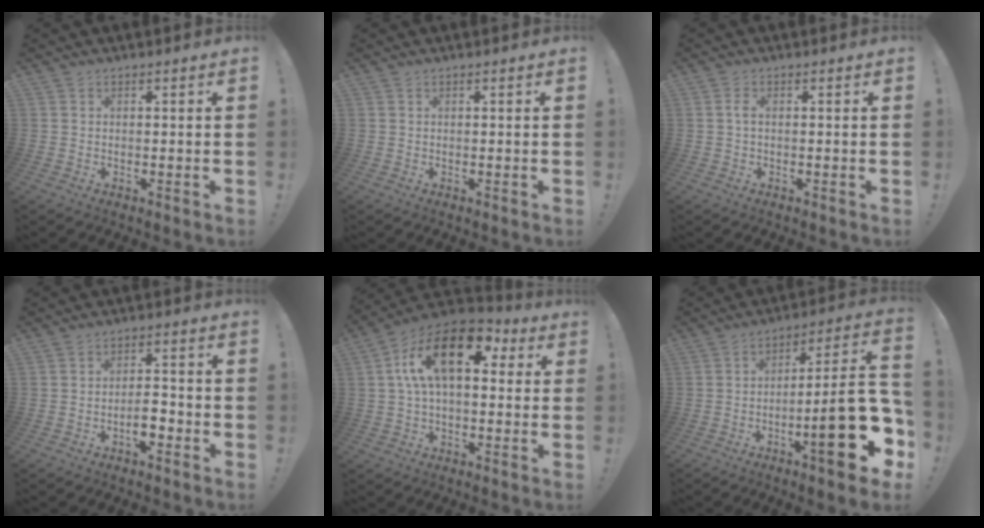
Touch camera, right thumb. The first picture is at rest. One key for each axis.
{"total": 0.0}
{"total": 1.8, "fx": -0.1, "fy": 0.6, "fz": 1.7, "tx": -0.039, "ty": 0.008, "tz": -0.001}
{"total": 5.8, "fx": -2.9, "fy": 2.2, "fz": 4.6, "tx": -0.071, "ty": 0.011, "tz": -0.047}
{"total": 18.0, "fx": 5.7, "fy": 8.6, "fz": 14.8, "tx": -0.261, "ty": -0.014, "tz": 0.092}
{"total": 22.6, "fx": -7.1, "fy": 5.4, "fz": 20.8, "tx": -0.289, "ty": 0.037, "tz": -0.105}